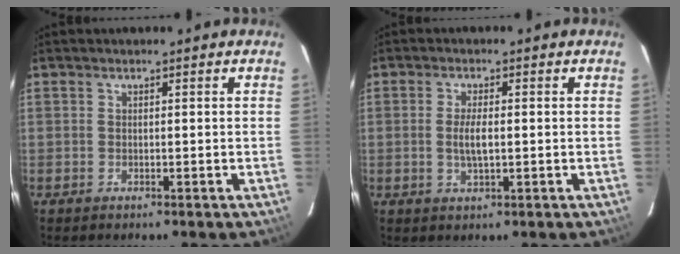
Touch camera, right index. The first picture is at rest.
{"total": 3.6, "force": [-0.3, 1.0, 3.4], "torque": [-0.066, -0.004, -0.003]}